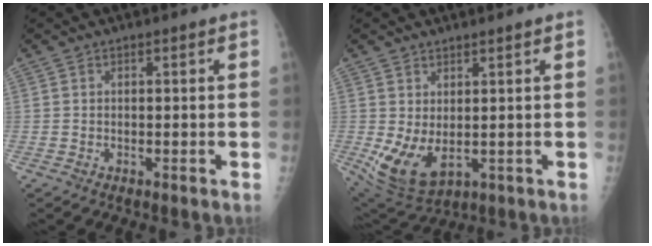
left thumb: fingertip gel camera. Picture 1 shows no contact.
{"total": 8.3, "force": [0.5, 4.4, 7.0], "torque": [-0.122, -0.014, 0.032]}